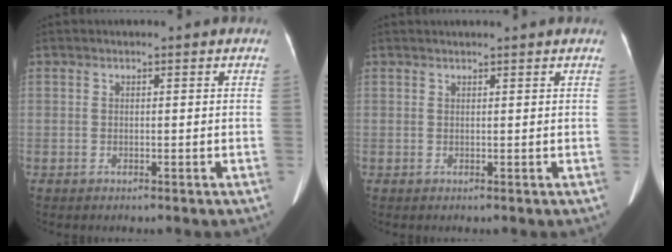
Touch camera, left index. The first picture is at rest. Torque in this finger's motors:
{"motor_torque": [-0.29, 0.19, -0.61, 0.01]}